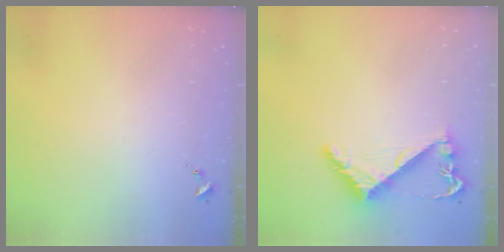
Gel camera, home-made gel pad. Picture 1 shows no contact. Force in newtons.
{"total": 7.9, "press": 7.9, "slide": 0.8}